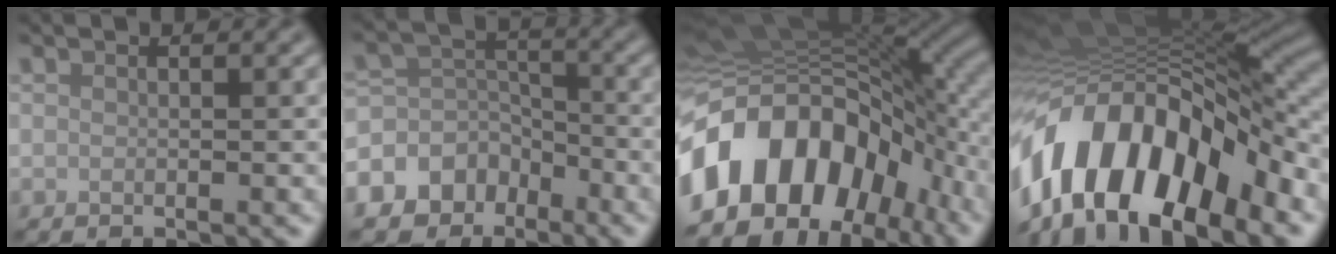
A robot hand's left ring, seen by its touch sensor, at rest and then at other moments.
{"total": 8.8, "force": [-5.2, 6.7, 2.3], "torque": [-0.034, 0.003, -0.099]}
{"total": 16.0, "force": [-5.2, 10.6, 10.8], "torque": [-0.197, 0.004, -0.094]}
{"total": 16.0, "force": [-6.4, 8.0, 12.3], "torque": [-0.214, 0.011, -0.115]}